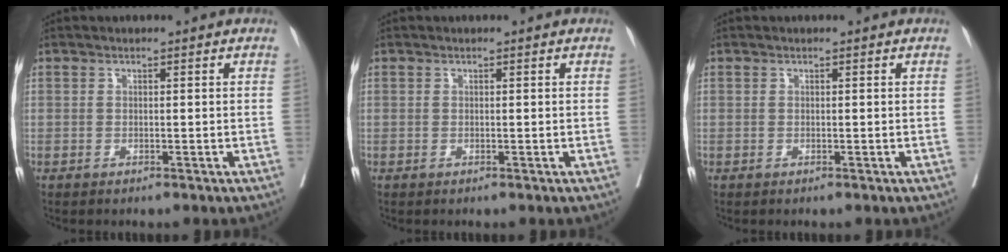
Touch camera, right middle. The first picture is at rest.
{"total": 0.0}
{"total": 0.0}